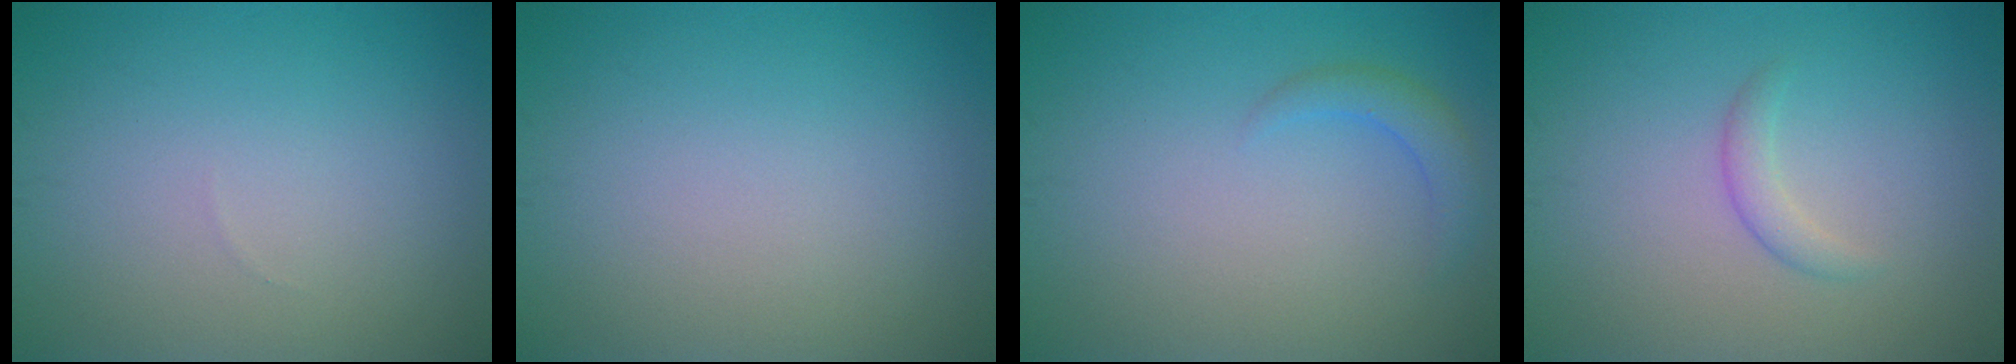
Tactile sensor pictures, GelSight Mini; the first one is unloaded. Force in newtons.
{"total": 0.0}
{"total": 1.8, "press": 1.8, "slide": 0.2}
{"total": 1.4, "press": 1.4, "slide": 0.0}